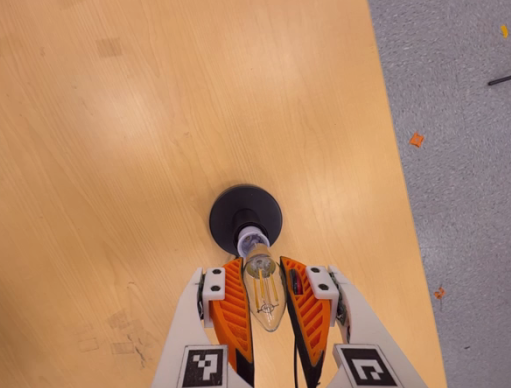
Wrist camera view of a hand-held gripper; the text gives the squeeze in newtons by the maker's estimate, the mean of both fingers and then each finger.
{"total": 18.7, "left": 20.6, "right": 16.8}